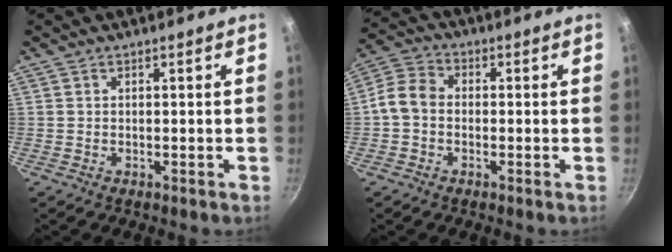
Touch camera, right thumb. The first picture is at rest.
{"total": 5.9, "force": [-1.0, 4.6, 3.6], "torque": [-0.064, 0.022, -0.038]}